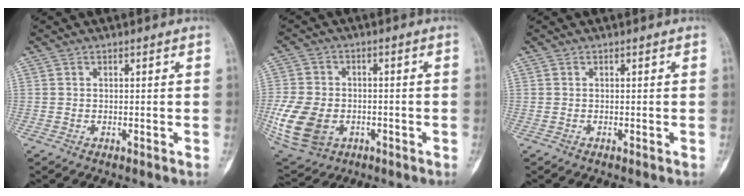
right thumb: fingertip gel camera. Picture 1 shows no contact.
{"total": 13.8, "force": [-3.5, 10.0, 8.8], "torque": [-0.182, 0.002, -0.051]}
{"total": 0.0}